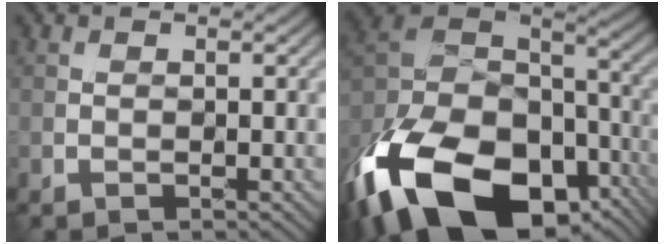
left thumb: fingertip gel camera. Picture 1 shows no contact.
{"total": 22.0, "force": [-13.6, 11.5, 12.9], "torque": [-0.296, -0.059, -0.200]}